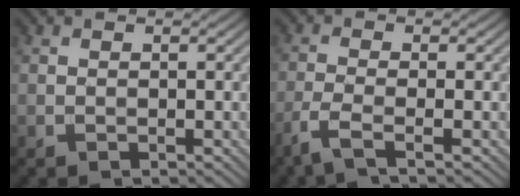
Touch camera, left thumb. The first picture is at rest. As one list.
[{"total": 3.8, "force": [-2.2, 0.6, 3.0], "torque": [-0.061, -0.001, -0.064]}]